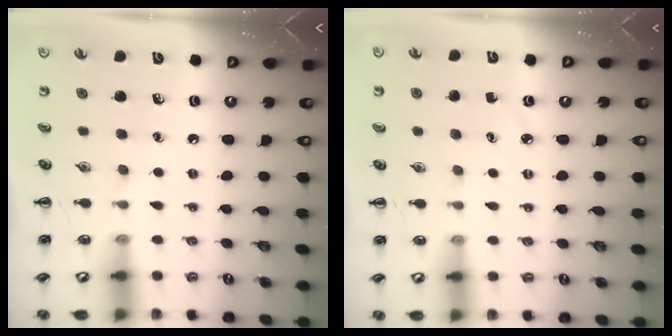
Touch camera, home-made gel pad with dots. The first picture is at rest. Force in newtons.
{"total": 2.0, "press": 1.9, "slide": 0.7}